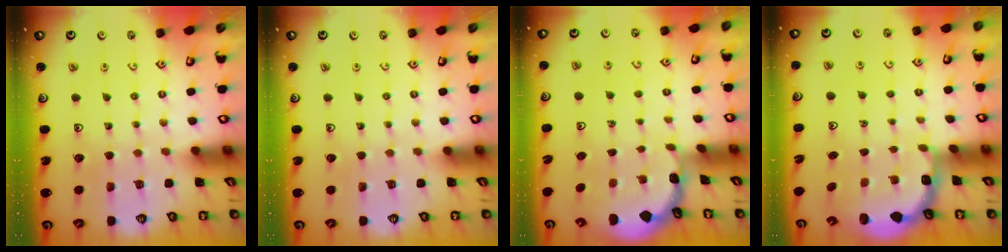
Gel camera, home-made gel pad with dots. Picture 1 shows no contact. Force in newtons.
{"total": 0.0}
{"total": 1.1, "press": 1.1, "slide": 0.2}
{"total": 2.8, "press": 2.2, "slide": 1.7}